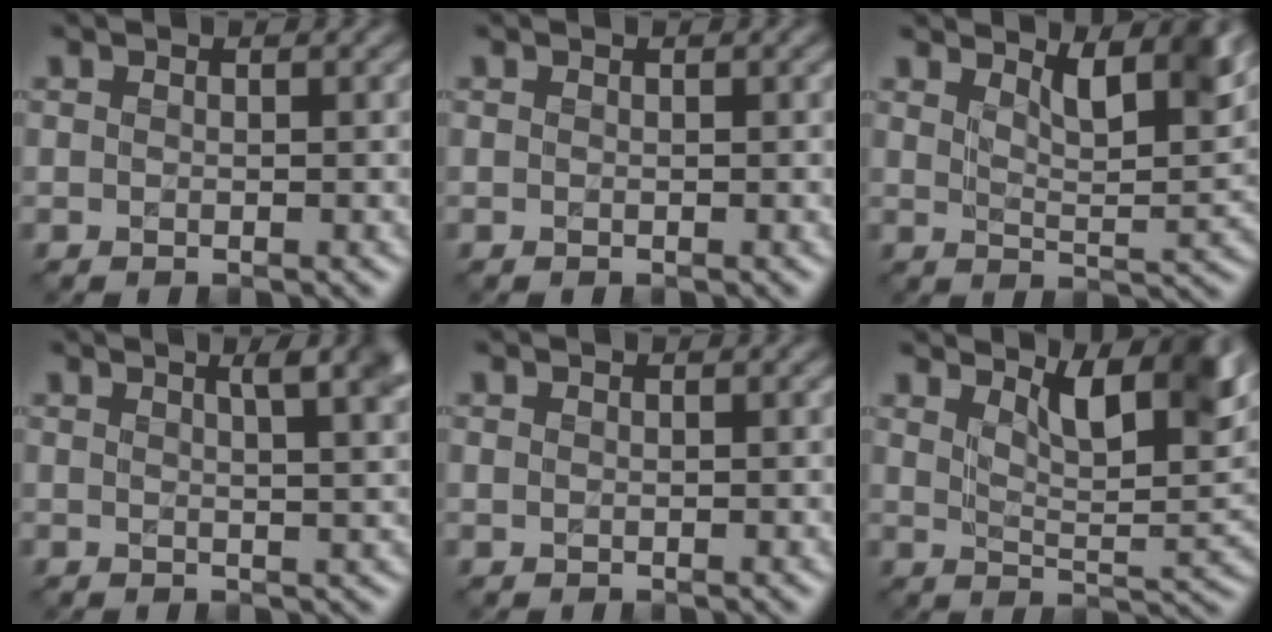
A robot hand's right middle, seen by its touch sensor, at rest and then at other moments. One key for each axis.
{"total": 0.0}
{"total": 5.5, "fx": 3.5, "fy": 1.5, "fz": 3.9, "tx": -0.063, "ty": -0.004, "tz": 0.055}
{"total": 5.4, "fx": 2.7, "fy": 2.0, "fz": 4.3, "tx": -0.021, "ty": 0.025, "tz": 0.016}
{"total": 0.0}
{"total": 8.4, "fx": 4.8, "fy": 2.5, "fz": 6.4, "tx": -0.096, "ty": 0.000, "tz": 0.076}